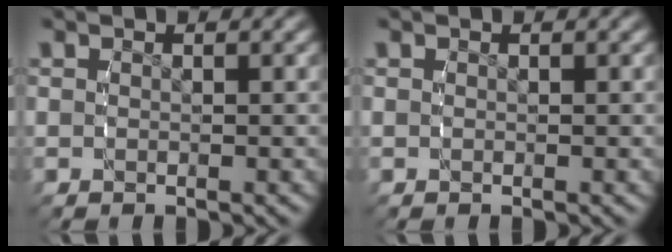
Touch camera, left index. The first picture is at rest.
{"total": 0.0}